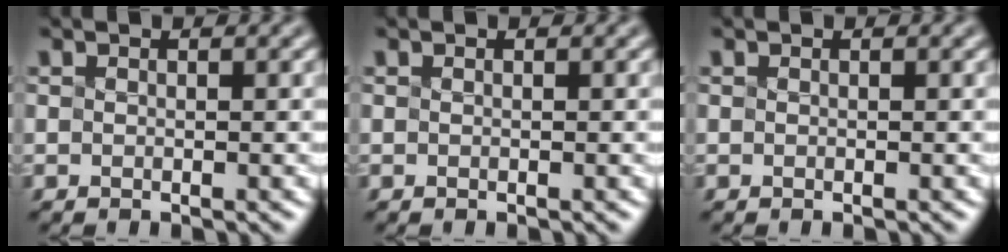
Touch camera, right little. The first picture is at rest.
{"total": 0.0}
{"total": 0.0}